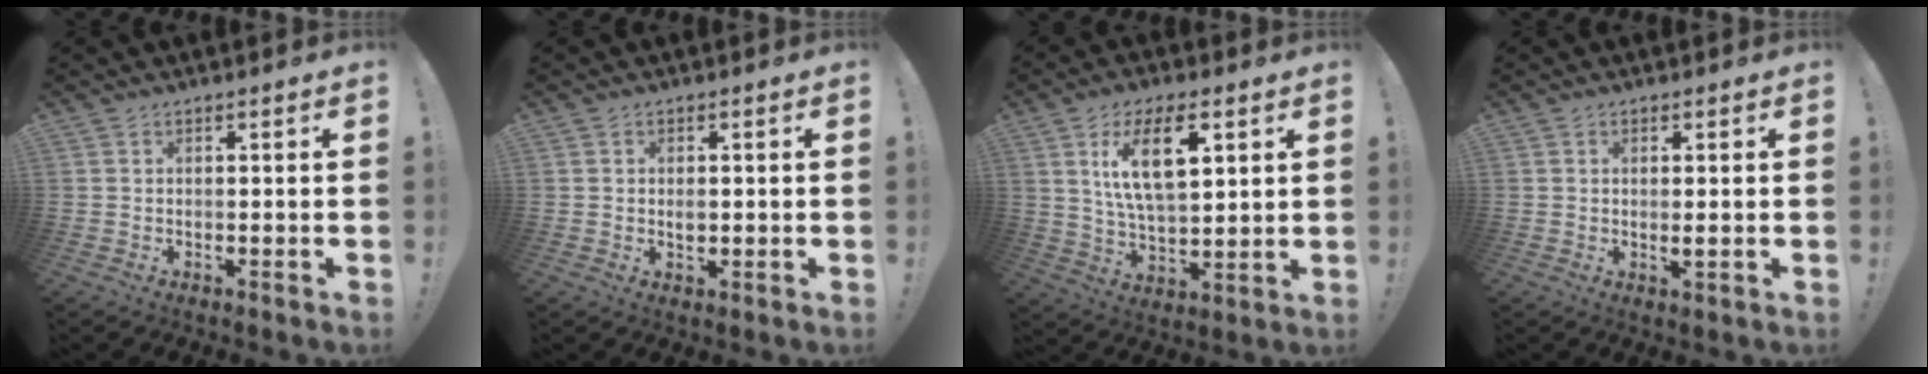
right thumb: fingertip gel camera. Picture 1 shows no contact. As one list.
[{"total": 2.0, "force": [-0.1, 1.6, 1.3], "torque": [-0.014, 0.002, -0.005]}, {"total": 14.3, "force": [5.8, 6.2, 11.5], "torque": [-0.208, -0.006, 0.095]}, {"total": 1.7, "force": [0.2, 0.1, 1.7], "torque": [-0.019, -0.008, 0.001]}]